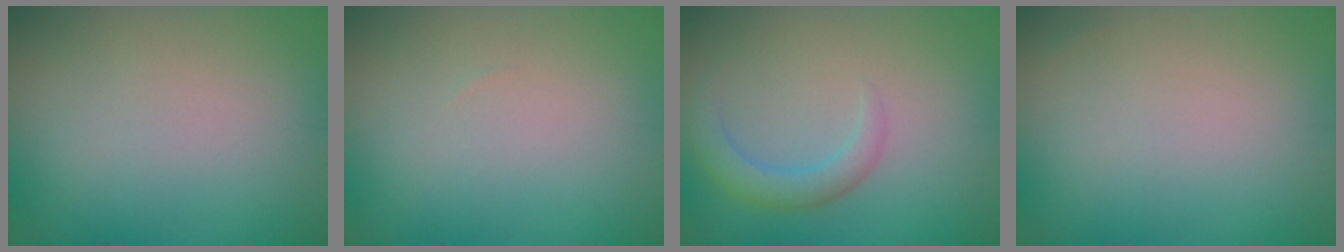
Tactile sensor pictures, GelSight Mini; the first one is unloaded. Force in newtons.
{"total": 0.0}
{"total": 2.7, "press": 2.7, "slide": 0.2}
{"total": 0.0}